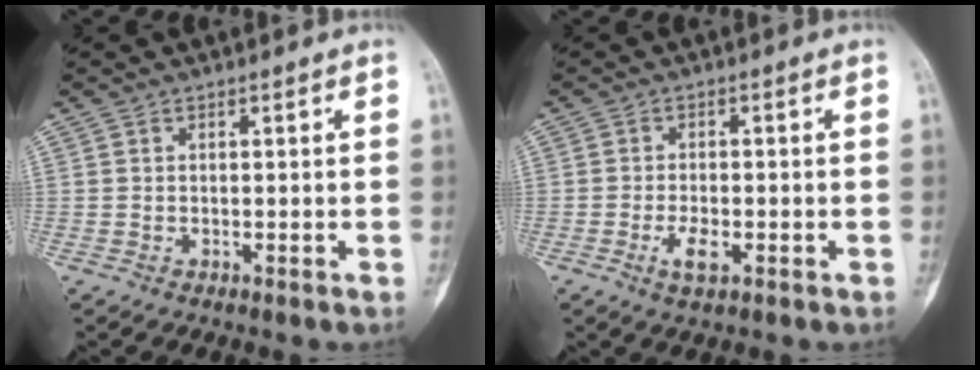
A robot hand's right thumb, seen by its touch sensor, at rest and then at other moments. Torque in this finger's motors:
{"motor_torque": [0.12, 0.03, 0.00, 0.17, 0.01]}